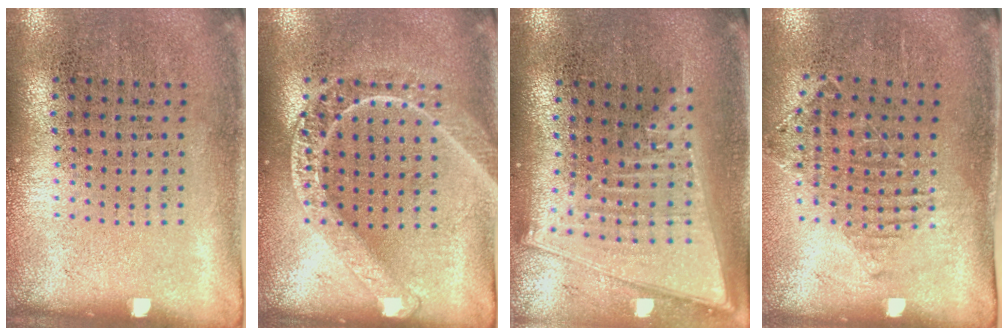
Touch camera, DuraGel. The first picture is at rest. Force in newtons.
{"total": 2.8, "press": 2.8, "slide": 0.4}
{"total": 2.2, "press": 1.8, "slide": 1.2}
{"total": 1.2, "press": 1.1, "slide": 0.4}